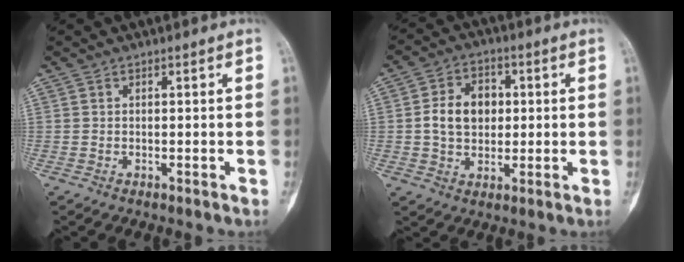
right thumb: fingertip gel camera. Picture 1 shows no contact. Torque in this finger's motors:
{"motor_torque": [0.25, 0.25, 0.87, 0.04, 0.08]}